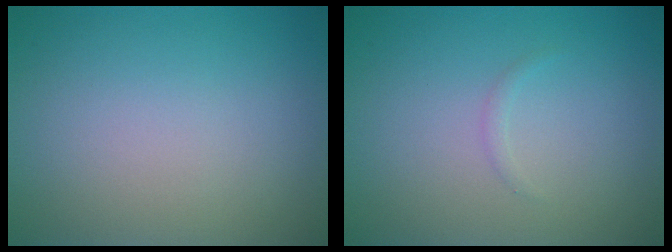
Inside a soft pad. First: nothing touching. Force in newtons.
{"total": 0.5, "press": 0.5, "slide": 0.0}